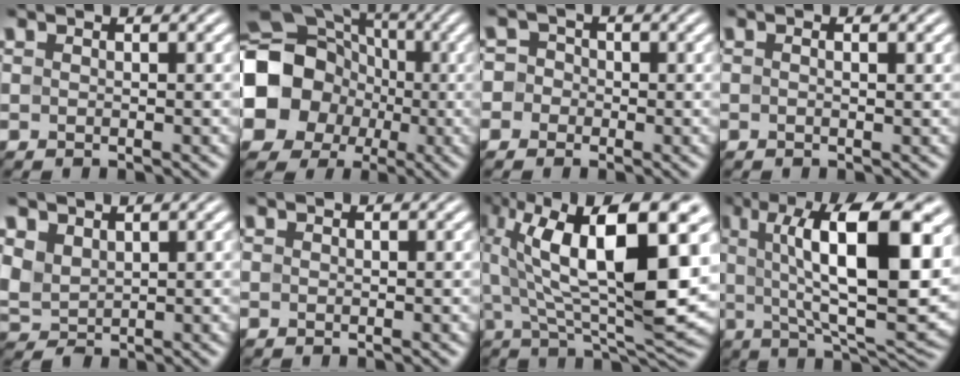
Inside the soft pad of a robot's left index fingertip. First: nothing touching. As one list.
[{"total": 16.6, "force": [-2.1, 15.0, 6.7], "torque": [-0.145, -0.003, -0.077]}, {"total": 3.7, "force": [-1.0, 3.5, 0.8], "torque": [0.015, 0.021, -0.054]}, {"total": 0.9, "force": [0.2, 0.2, 0.9], "torque": [-0.013, -0.005, 0.001]}, {"total": 3.3, "force": [1.6, 2.2, 1.9], "torque": [-0.055, 0.004, 0.032]}, {"total": 0.0}, {"total": 14.7, "force": [4.5, 4.4, 13.3], "torque": [-0.216, 0.013, 0.075]}, {"total": 14.5, "force": [3.6, 4.5, 13.3], "torque": [-0.191, 0.006, 0.053]}]